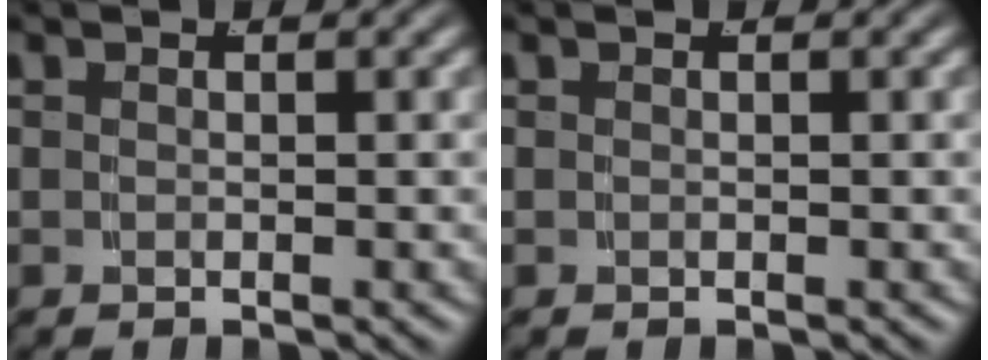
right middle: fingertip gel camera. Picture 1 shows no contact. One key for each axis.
{"total": 0.0}